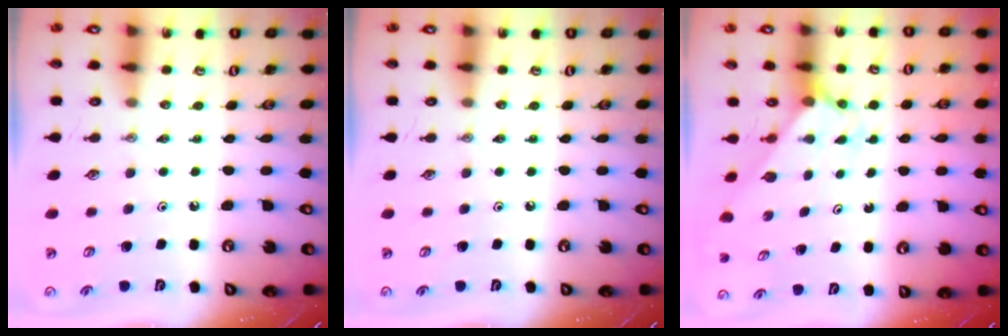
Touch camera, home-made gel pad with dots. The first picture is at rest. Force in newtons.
{"total": 0.0}
{"total": 2.0, "press": 2.0, "slide": 0.2}